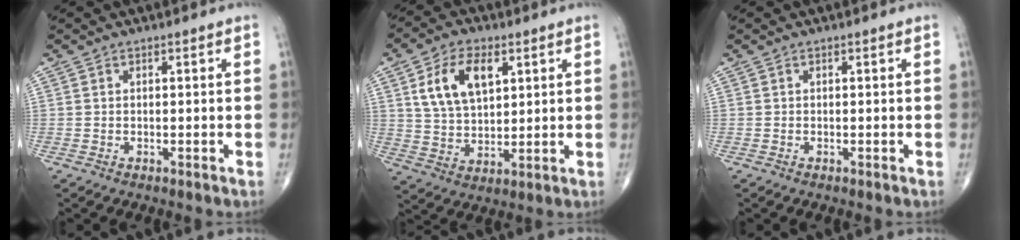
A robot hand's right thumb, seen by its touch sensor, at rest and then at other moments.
{"total": 11.6, "force": [4.4, 6.8, 8.3], "torque": [-0.136, -0.012, 0.087]}
{"total": 0.0}